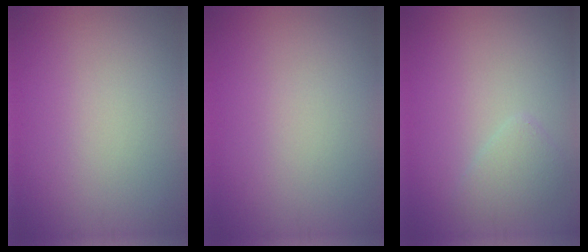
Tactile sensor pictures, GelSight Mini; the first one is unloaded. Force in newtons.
{"total": 0.0}
{"total": 1.7, "press": 1.7, "slide": 0.2}